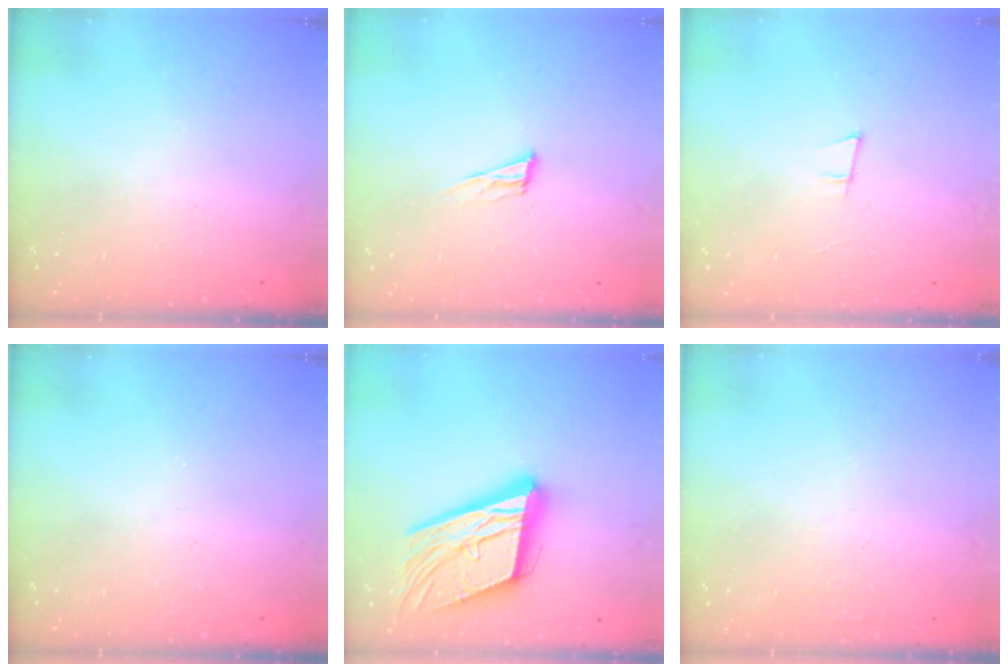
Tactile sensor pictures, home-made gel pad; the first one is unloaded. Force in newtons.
{"total": 8.4, "press": 8.0, "slide": 2.2}
{"total": 5.7, "press": 4.9, "slide": 2.8}
{"total": 0.0}
{"total": 25.1, "press": 24.8, "slide": 4.1}
{"total": 1.8, "press": 1.7, "slide": 0.4}